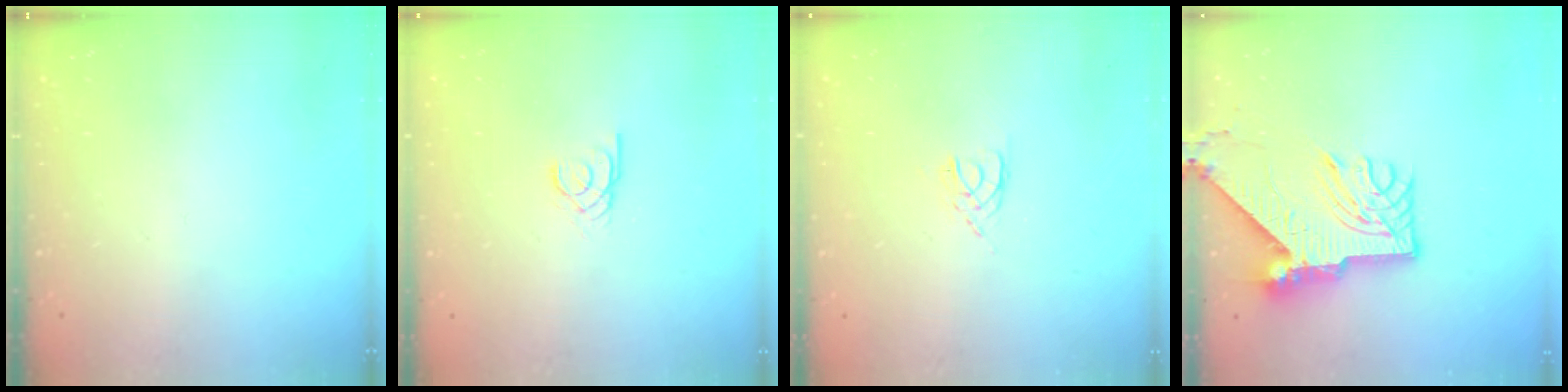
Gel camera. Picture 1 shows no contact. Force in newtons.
{"total": 2.0, "press": 2.0, "slide": 0.2}
{"total": 2.0, "press": 1.9, "slide": 0.3}
{"total": 12.0, "press": 11.9, "slide": 1.4}